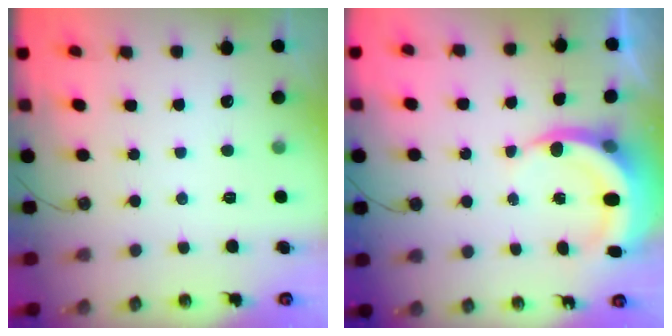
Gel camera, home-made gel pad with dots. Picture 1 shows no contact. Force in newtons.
{"total": 7.0, "press": 6.9, "slide": 0.9}